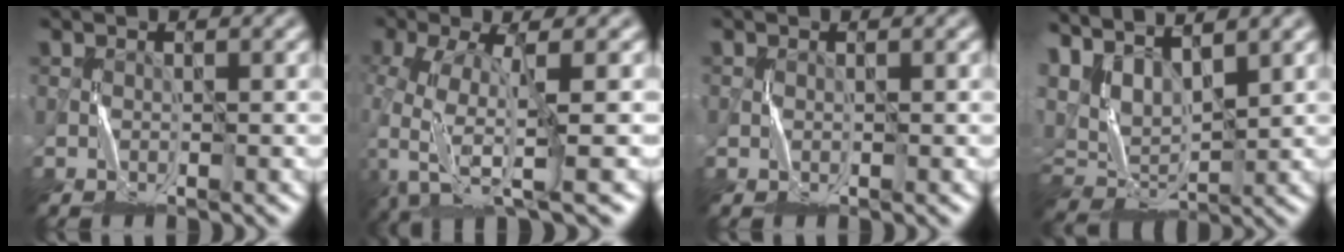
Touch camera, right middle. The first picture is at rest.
{"total": 7.5, "force": [-3.3, 2.5, 6.3], "torque": [-0.153, -0.006, -0.068]}
{"total": 0.0}
{"total": 4.8, "force": [2.7, 2.5, 3.1], "torque": [-0.074, 0.005, 0.054]}